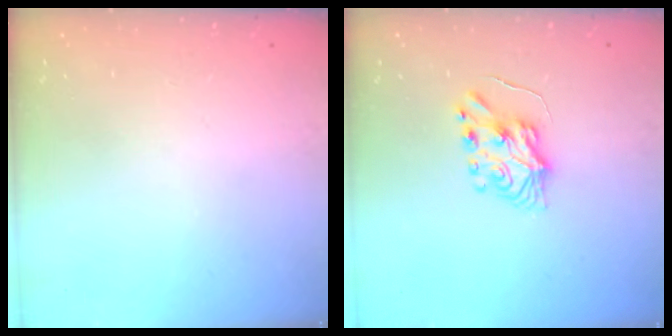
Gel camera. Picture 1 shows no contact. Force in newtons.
{"total": 7.3, "press": 7.3, "slide": 0.7}